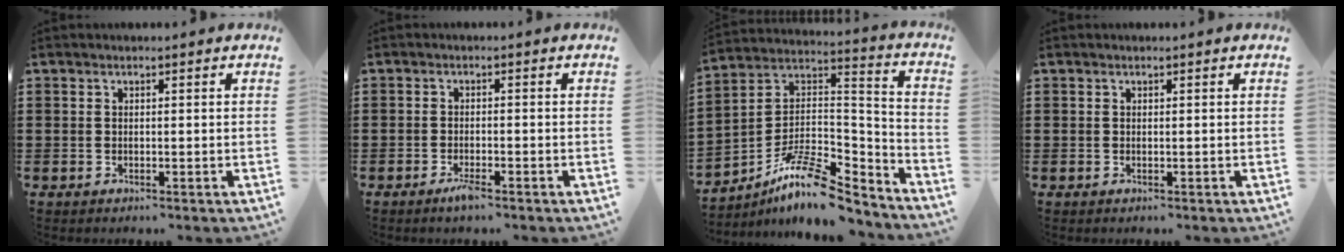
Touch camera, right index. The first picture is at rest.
{"total": 2.1, "force": [-1.5, 0.3, 1.4], "torque": [-0.032, -0.004, -0.029]}
{"total": 12.5, "force": [-9.3, 4.2, 7.2], "torque": [-0.140, 0.027, -0.176]}
{"total": 0.0}